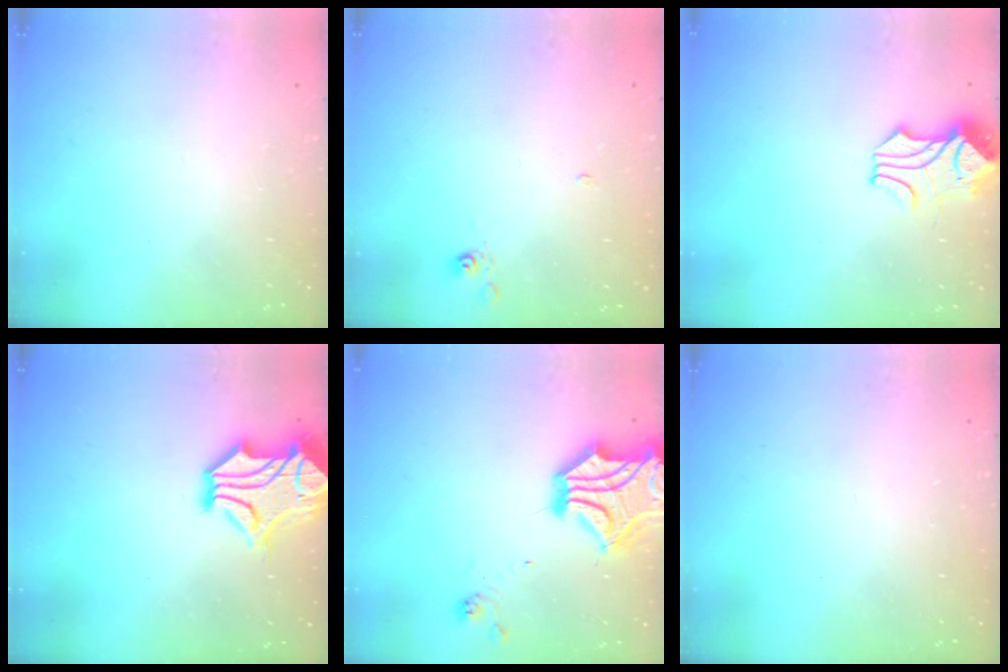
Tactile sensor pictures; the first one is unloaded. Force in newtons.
{"total": 3.7, "press": 3.6, "slide": 0.5}
{"total": 1.9, "press": 1.6, "slide": 1.0}
{"total": 8.1, "press": 7.7, "slide": 2.5}
{"total": 10.2, "press": 9.9, "slide": 2.6}
{"total": 0.0}